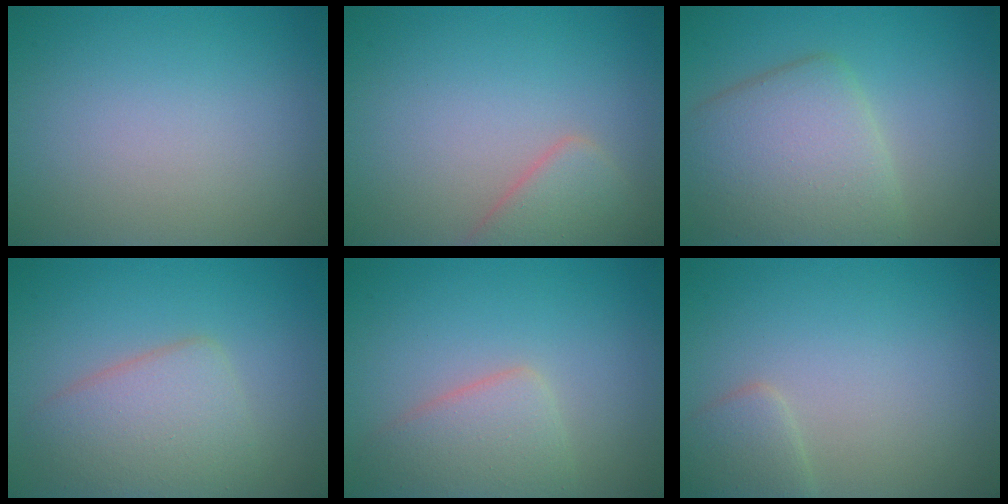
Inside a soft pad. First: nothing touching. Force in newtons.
{"total": 2.8, "press": 2.8, "slide": 0.3}
{"total": 6.5, "press": 6.5, "slide": 0.3}
{"total": 4.6, "press": 4.6, "slide": 0.4}
{"total": 3.5, "press": 3.5, "slide": 0.3}
{"total": 2.0, "press": 2.0, "slide": 0.0}